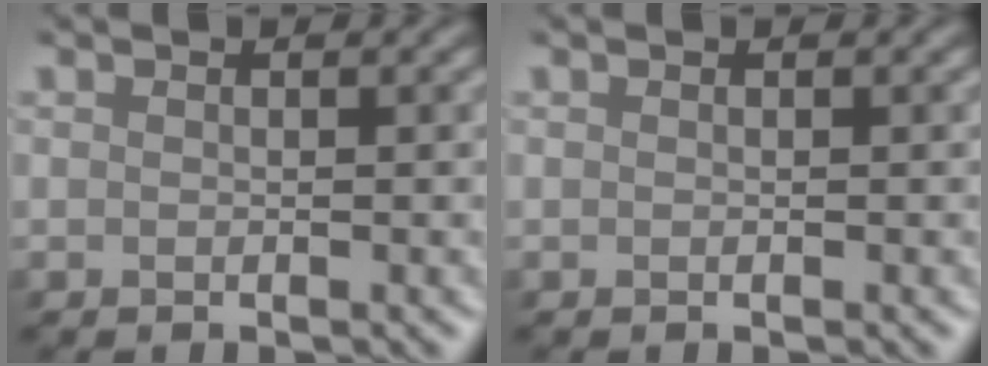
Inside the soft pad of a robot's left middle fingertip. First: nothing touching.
{"total": 0.0}